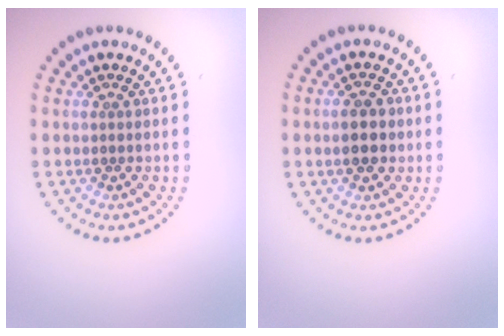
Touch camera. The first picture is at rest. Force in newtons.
{"total": 3.3, "press": 3.2, "slide": 0.1}